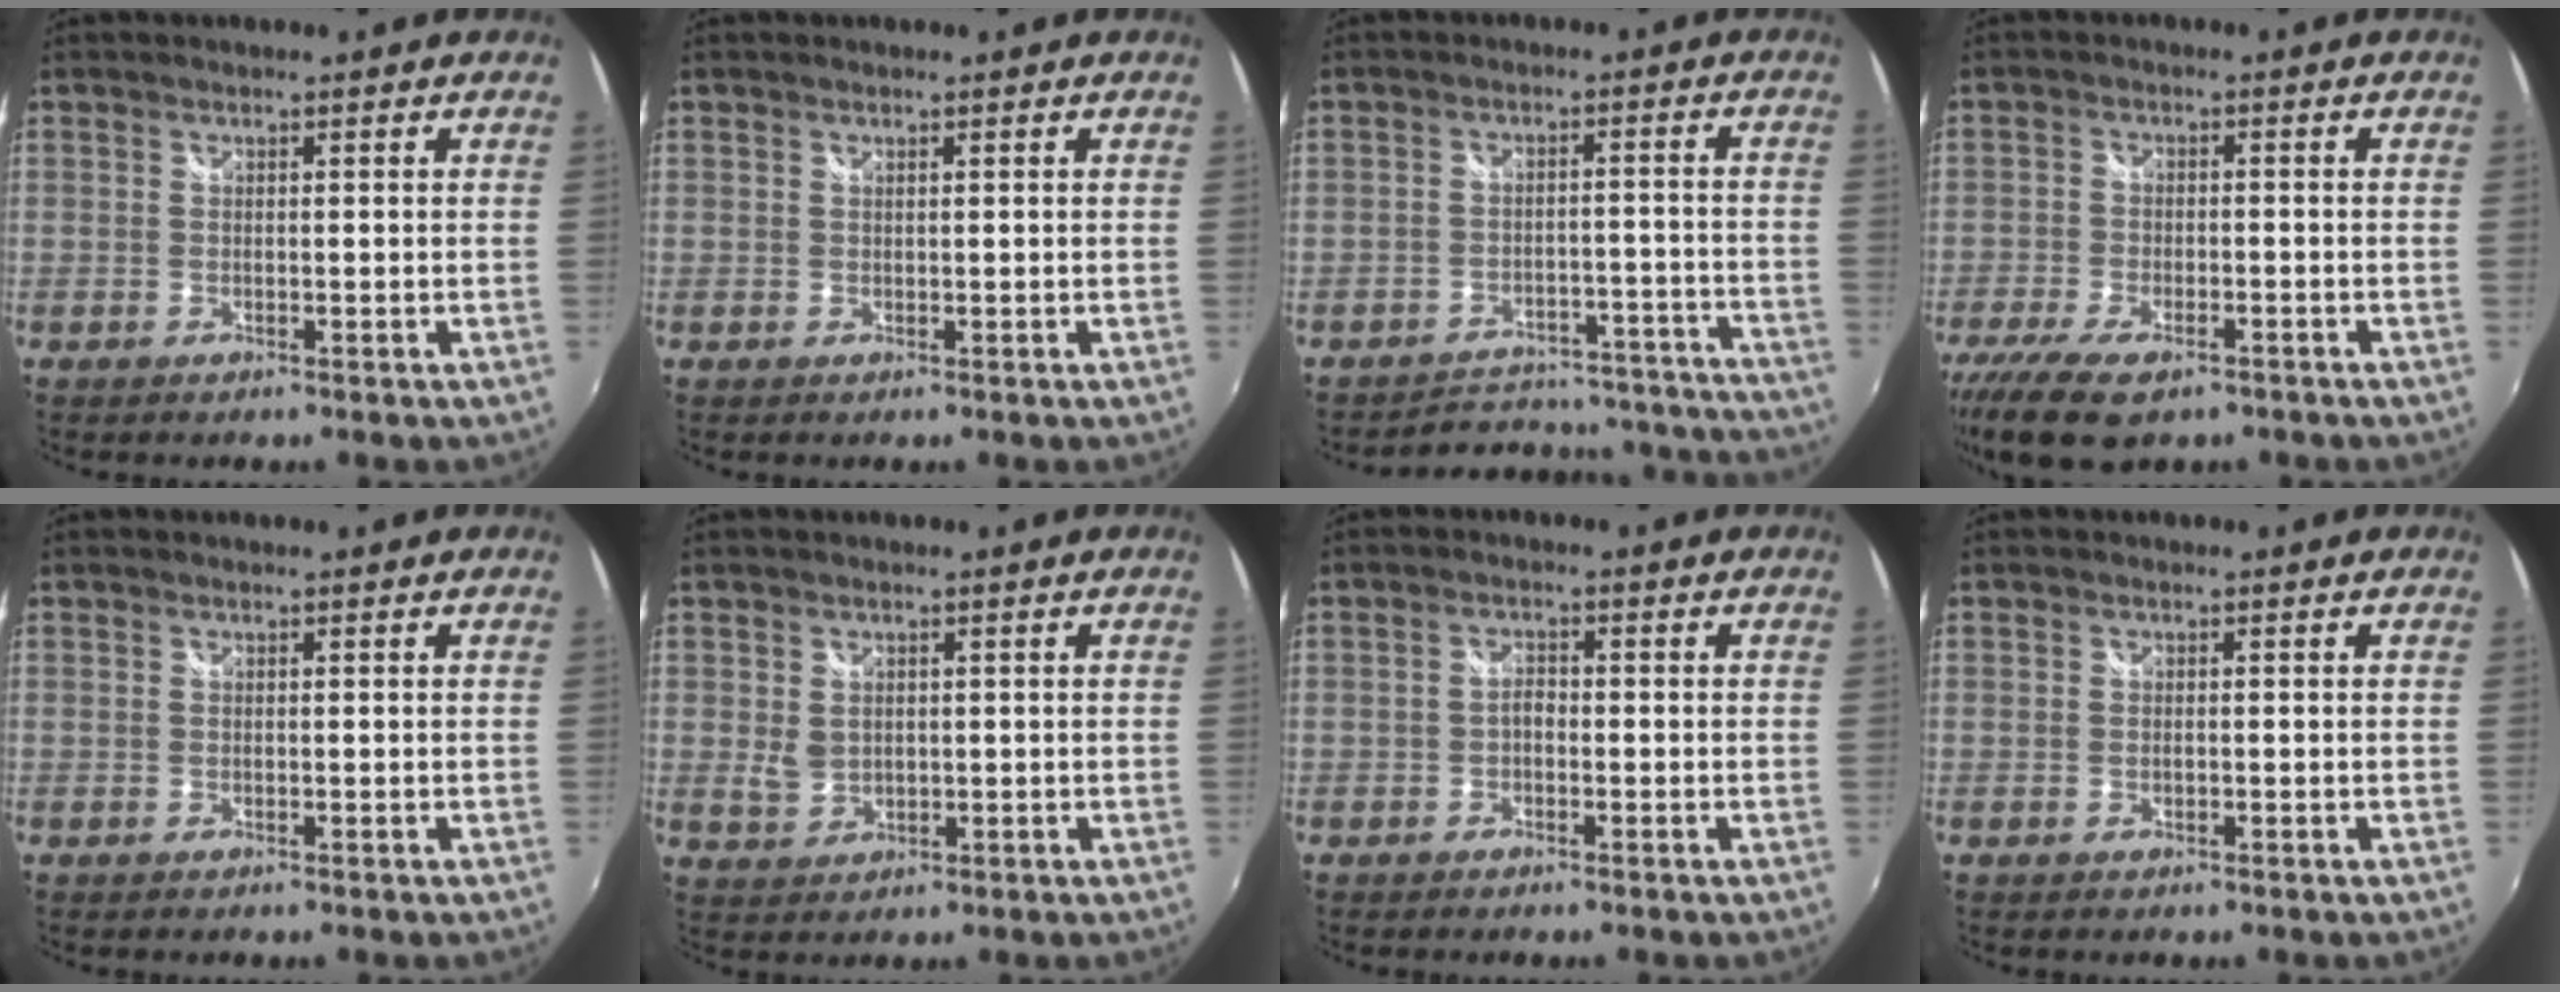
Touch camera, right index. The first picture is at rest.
{"total": 0.0}
{"total": 19.3, "force": [-17.9, 6.2, 3.6], "torque": [-0.068, 0.045, -0.208]}
{"total": 12.4, "force": [-8.6, 5.1, 7.4], "torque": [-0.177, -0.041, -0.148]}
{"total": 0.0}
{"total": 3.6, "force": [0.4, 2.9, 2.1], "torque": [-0.037, -0.002, 0.011]}
{"total": 1.7, "force": [-0.8, 1.0, 1.1], "torque": [-0.023, 0.004, -0.017]}
{"total": 0.8, "force": [-0.2, 0.4, 0.6], "torque": [-0.014, -0.001, -0.005]}